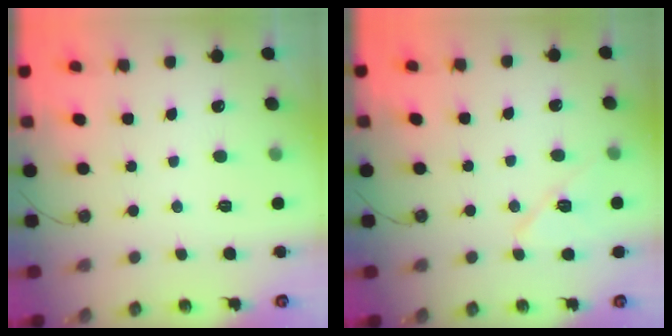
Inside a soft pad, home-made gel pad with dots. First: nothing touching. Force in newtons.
{"total": 9.1, "press": 8.6, "slide": 3.1}